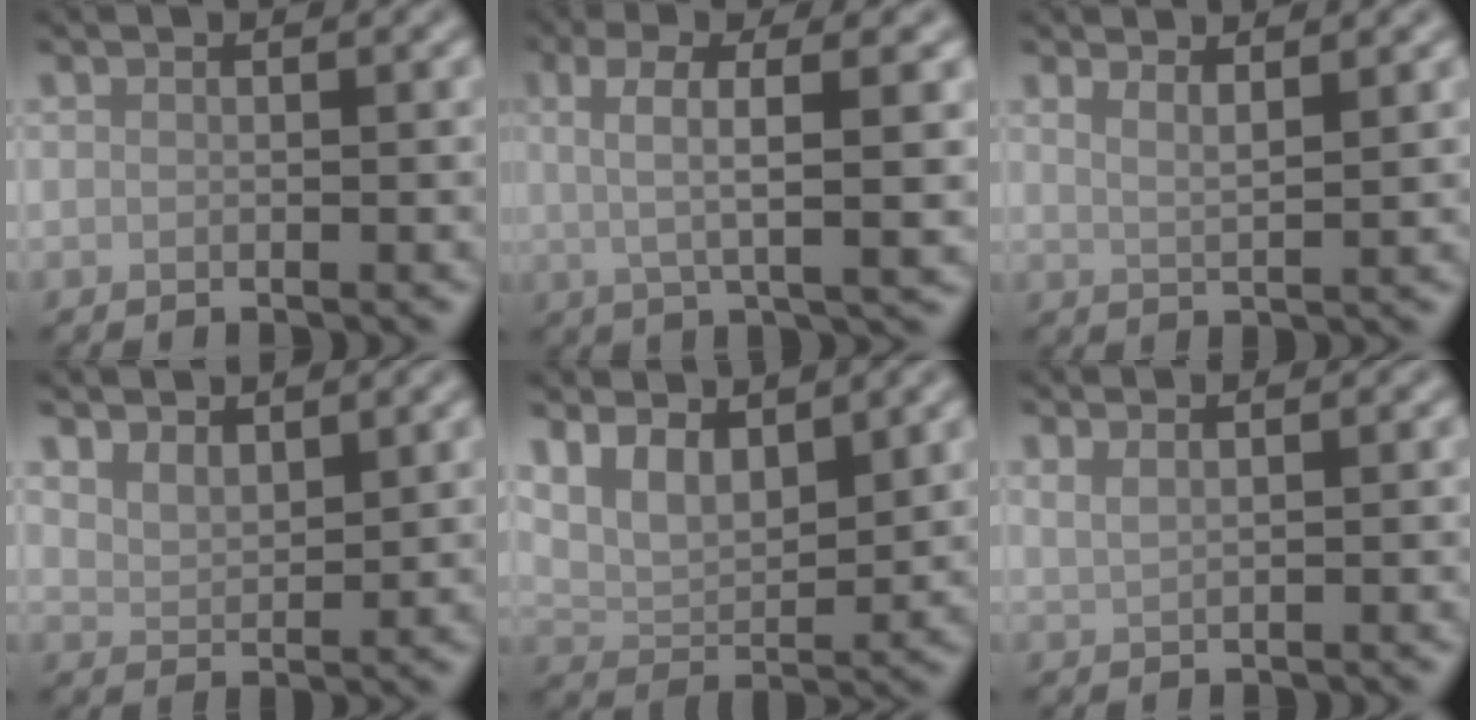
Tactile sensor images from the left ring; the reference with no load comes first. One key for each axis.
{"total": 5.6, "fx": 1.3, "fy": 1.4, "fz": 5.3, "tx": -0.088, "ty": 0.008, "tz": 0.018}
{"total": 2.5, "fx": 1.8, "fy": 0.7, "fz": 1.5, "tx": -0.013, "ty": 0.000, "tz": 0.024}
{"total": 3.0, "fx": 2.6, "fy": 1.1, "fz": 1.2, "tx": -0.023, "ty": 0.000, "tz": 0.047}
{"total": 5.4, "fx": 3.4, "fy": 2.6, "fz": 3.3, "tx": -0.067, "ty": -0.004, "tz": 0.059}
{"total": 2.0, "fx": 1.5, "fy": 0.8, "fz": 1.1, "tx": -0.010, "ty": 0.001, "tz": 0.017}